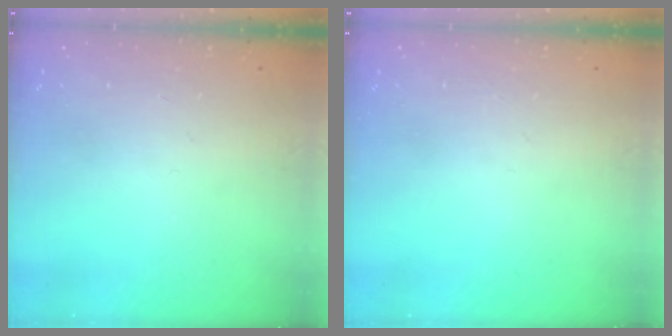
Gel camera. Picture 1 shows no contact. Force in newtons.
{"total": 0.0}